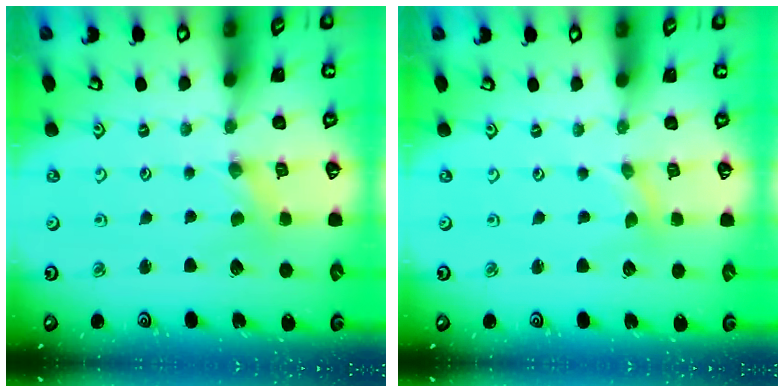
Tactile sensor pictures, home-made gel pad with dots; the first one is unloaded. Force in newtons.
{"total": 0.0}